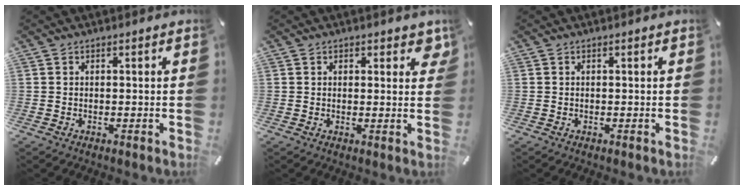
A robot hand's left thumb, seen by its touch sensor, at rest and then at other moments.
{"total": 2.6, "force": [1.5, 1.5, 1.5], "torque": [-0.008, -0.005, 0.021]}
{"total": 0.0}